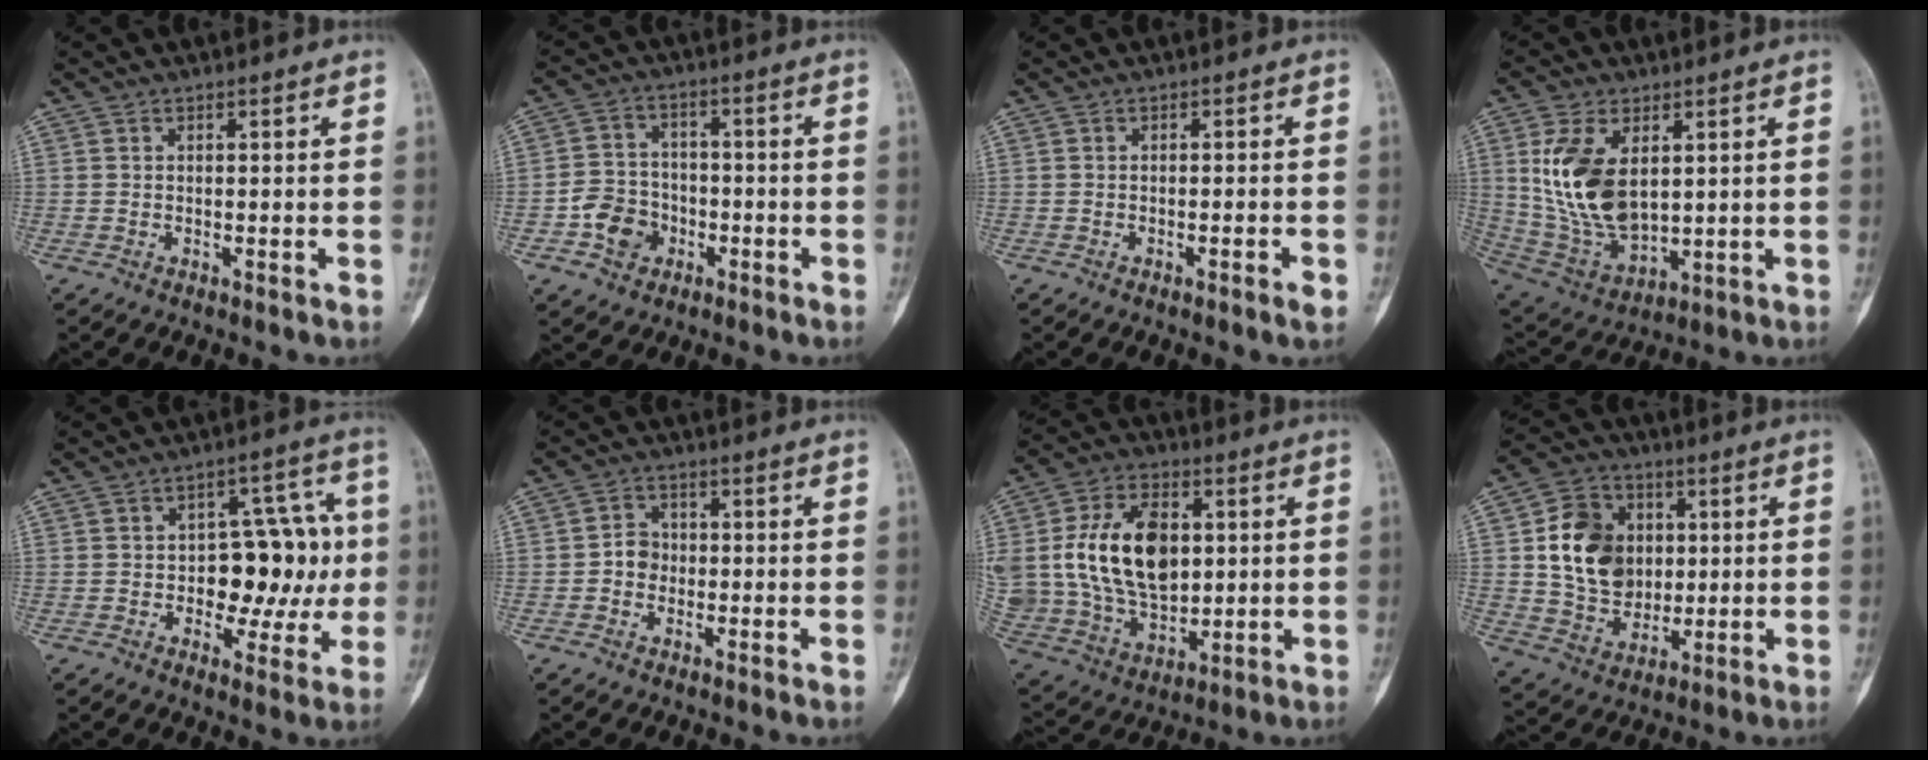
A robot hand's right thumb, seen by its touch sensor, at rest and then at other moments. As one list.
[{"total": 7.6, "force": [-3.1, 6.3, 3.0], "torque": [-0.027, 0.024, -0.054]}, {"total": 2.1, "force": [-1.1, 0.1, 1.8], "torque": [-0.032, 0.002, -0.016]}, {"total": 15.7, "force": [3.5, 9.0, 12.4], "torque": [-0.231, -0.018, 0.086]}, {"total": 13.7, "force": [-0.6, 8.2, 10.9], "torque": [-0.090, 0.036, -0.003]}, {"total": 3.6, "force": [-0.6, 3.2, 1.6], "torque": [-0.007, 0.012, -0.020]}, {"total": 22.6, "force": [3.3, 15.0, 16.6], "torque": [-0.303, -0.003, 0.076]}, {"total": 15.1, "force": [2.3, 12.1, 8.8], "torque": [-0.116, -0.003, 0.048]}]